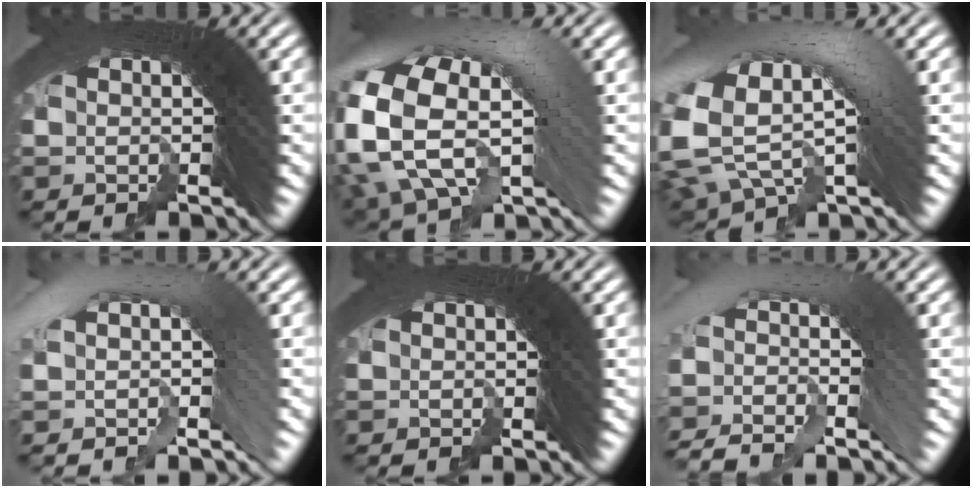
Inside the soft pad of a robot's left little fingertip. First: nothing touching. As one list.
[{"total": 10.1, "force": [0.5, 6.9, 7.4], "torque": [-0.153, -0.008, 0.014]}, {"total": 6.7, "force": [0.8, 4.3, 5.0], "torque": [-0.105, 0.001, 0.017]}, {"total": 2.6, "force": [0.1, 1.0, 2.4], "torque": [-0.029, 0.032, -0.004]}, {"total": 0.0}, {"total": 2.8, "force": [-1.3, 1.0, 2.3], "torque": [-0.015, 0.022, -0.032]}]